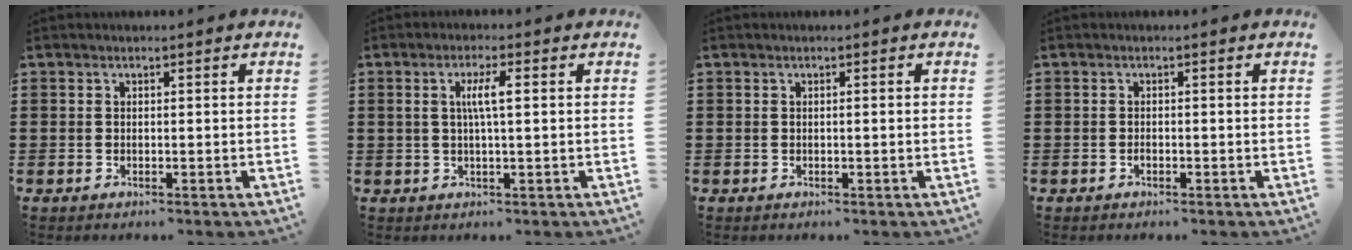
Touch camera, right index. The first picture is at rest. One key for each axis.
{"total": 3.9, "fx": 0.6, "fy": 0.6, "fz": 3.8, "tx": -0.074, "ty": 0.003, "tz": 0.006}
{"total": 0.5, "fx": -0.1, "fy": -0.1, "fz": 0.5, "tx": -0.007, "ty": -0.002, "tz": -0.002}
{"total": 0.6, "fx": -0.3, "fy": 0.2, "fz": 0.4, "tx": -0.010, "ty": -0.003, "tz": -0.005}